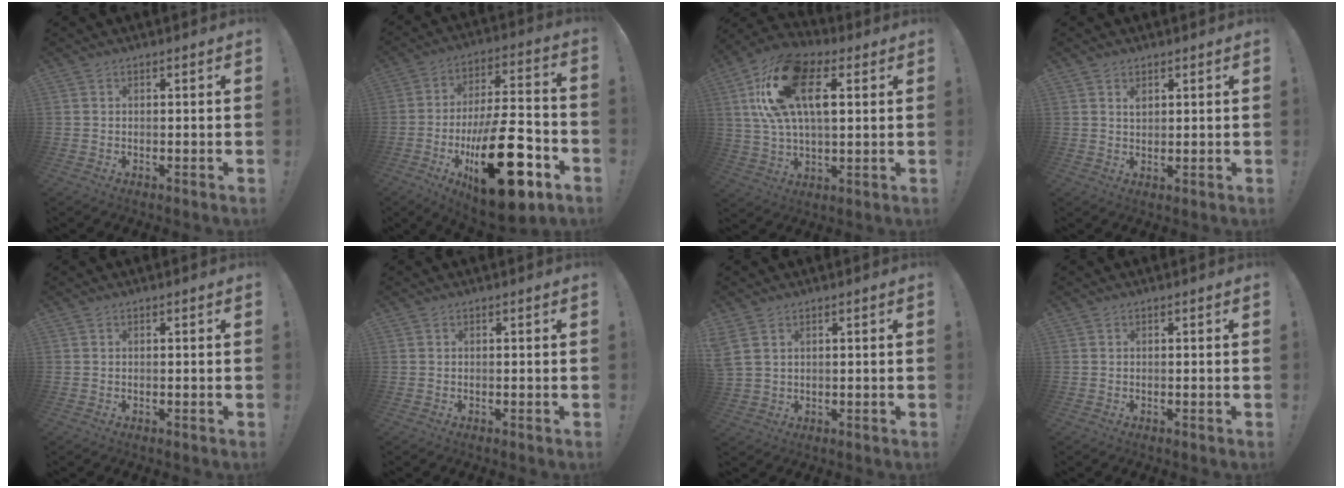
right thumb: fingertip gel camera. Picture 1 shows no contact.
{"total": 28.1, "force": [-10.0, 11.5, 23.7], "torque": [-0.392, 0.061, -0.148]}
{"total": 21.0, "force": [6.4, 11.7, 16.2], "torque": [-0.293, 0.003, 0.113]}
{"total": 1.8, "force": [1.3, 1.0, 0.8], "torque": [0.006, -0.010, 0.019]}
{"total": 0.0}
{"total": 0.0}
{"total": 4.5, "force": [2.4, 2.8, 2.6], "torque": [-0.067, -0.001, 0.049]}
{"total": 0.0}